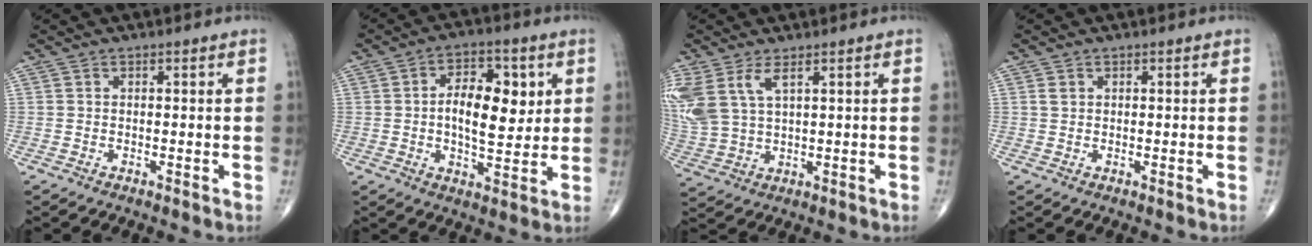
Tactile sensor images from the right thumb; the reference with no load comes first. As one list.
[{"total": 11.4, "force": [1.9, 5.9, 9.6], "torque": [-0.120, -0.006, 0.028]}, {"total": 10.7, "force": [4.7, 5.2, 8.1], "torque": [-0.202, -0.008, 0.107]}, {"total": 1.0, "force": [0.4, 0.8, 0.5], "torque": [-0.009, 0.002, 0.008]}]